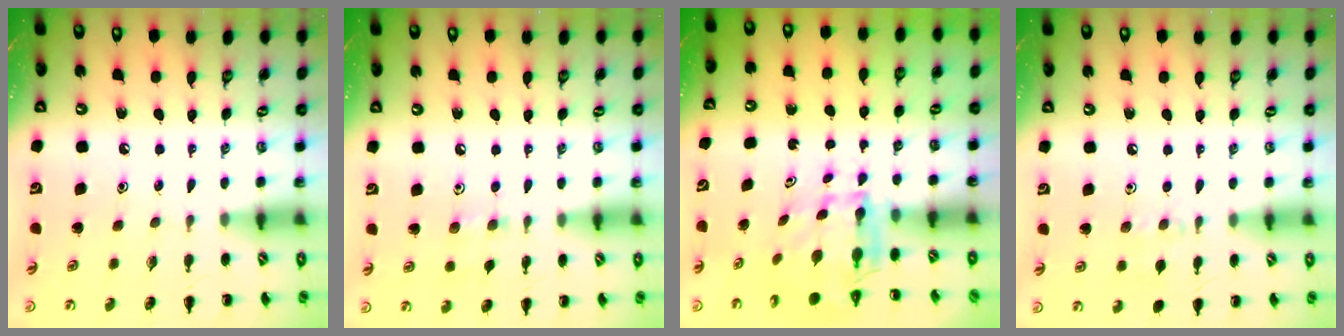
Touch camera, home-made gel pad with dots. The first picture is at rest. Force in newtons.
{"total": 5.6, "press": 5.5, "slide": 1.1}
{"total": 5.3, "press": 5.1, "slide": 1.2}
{"total": 5.8, "press": 5.5, "slide": 1.9}